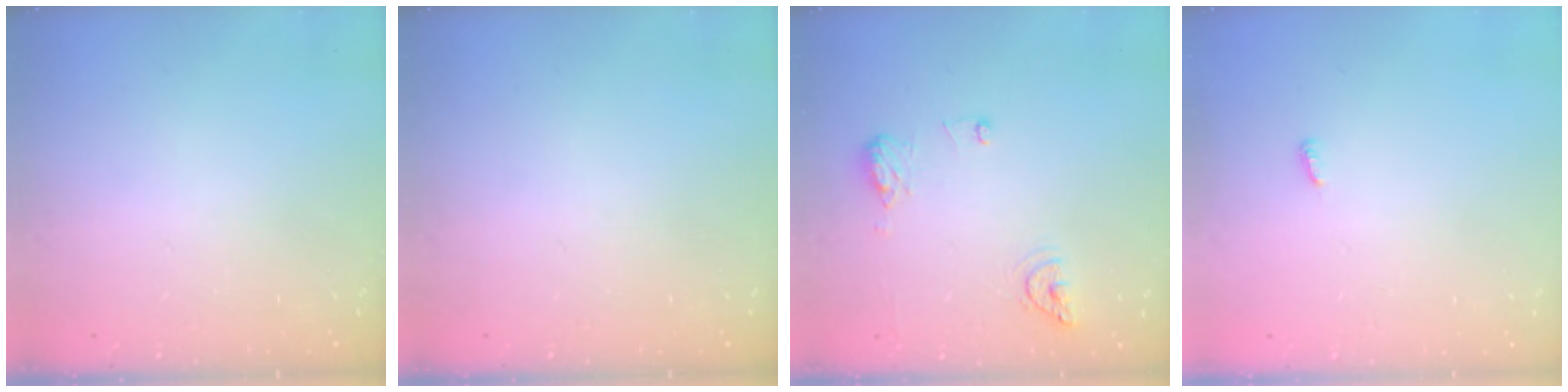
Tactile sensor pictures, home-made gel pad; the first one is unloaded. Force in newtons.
{"total": 0.0}
{"total": 12.8, "press": 10.6, "slide": 7.2}
{"total": 2.6, "press": 2.6, "slide": 0.2}